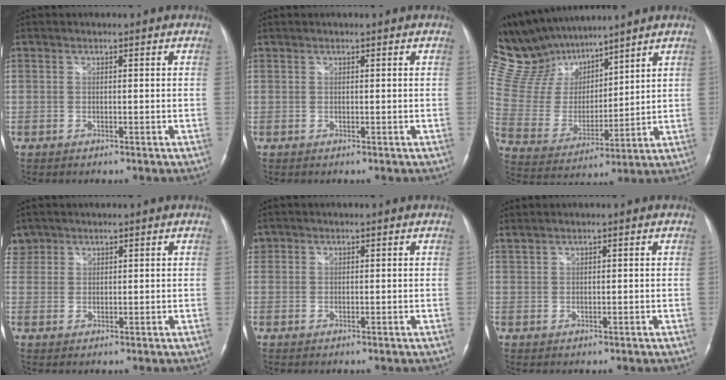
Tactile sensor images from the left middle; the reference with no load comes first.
{"total": 0.0}
{"total": 17.0, "force": [14.9, 5.6, 5.9], "torque": [-0.132, 0.028, 0.295]}
{"total": 3.2, "force": [2.5, 1.9, -0.3], "torque": [0.012, 0.008, 0.049]}
{"total": 1.4, "force": [0.9, 1.1, 0.0], "torque": [0.007, 0.010, 0.015]}
{"total": 1.5, "force": [1.4, -0.2, 0.5], "torque": [-0.021, 0.015, 0.035]}